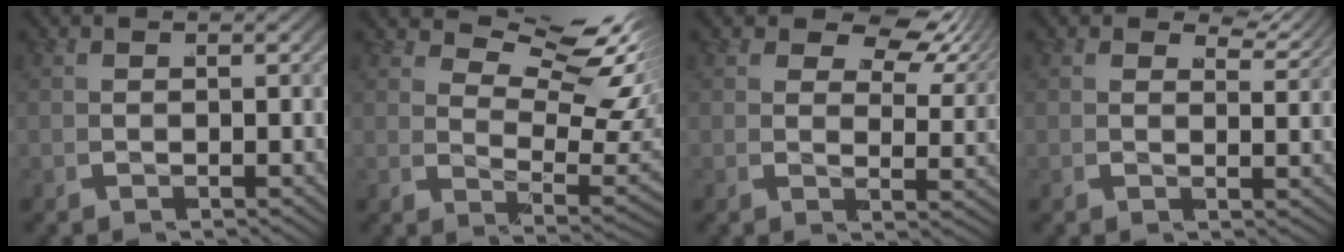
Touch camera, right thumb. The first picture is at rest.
{"total": 7.6, "force": [4.6, 3.0, 5.2], "torque": [-0.071, 0.006, 0.068]}
{"total": 5.7, "force": [3.9, 2.6, 3.2], "torque": [-0.035, 0.008, 0.051]}
{"total": 2.9, "force": [2.7, 0.5, 0.7], "torque": [-0.007, 0.002, 0.037]}